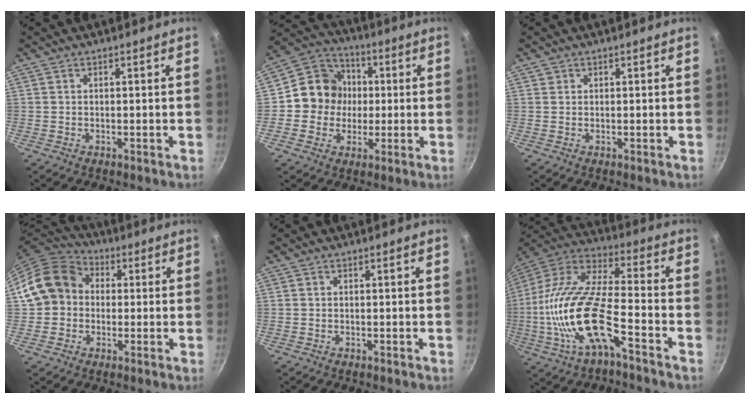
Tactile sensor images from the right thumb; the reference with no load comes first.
{"total": 11.5, "force": [0.1, 10.8, 4.1], "torque": [-0.029, 0.022, -0.018]}
{"total": 0.7, "force": [0.3, 0.6, 0.0], "torque": [0.006, 0.002, 0.003]}
{"total": 12.8, "force": [0.8, 11.0, 6.4], "torque": [-0.083, 0.032, -0.003]}
{"total": 0.0}
{"total": 19.8, "force": [-6.9, 6.7, 17.3], "torque": [-0.337, 0.049, -0.147]}